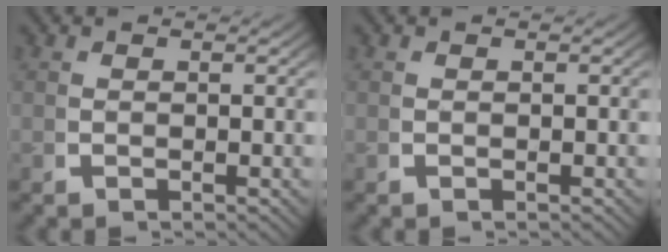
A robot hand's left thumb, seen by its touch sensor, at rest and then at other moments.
{"total": 0.0}